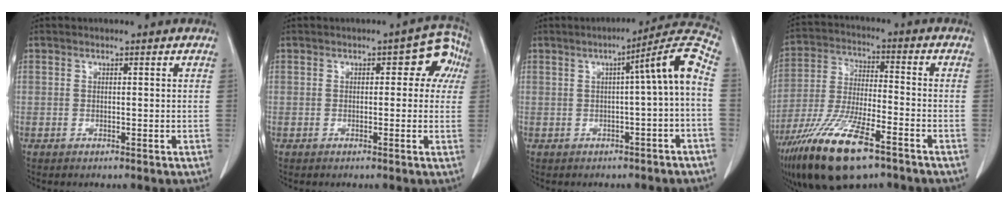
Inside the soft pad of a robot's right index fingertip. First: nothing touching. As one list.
[{"total": 6.0, "force": [1.1, 3.2, 4.9], "torque": [-0.038, 0.032, 0.007]}, {"total": 8.3, "force": [-0.5, -0.3, 8.3], "torque": [-0.107, 0.025, -0.011]}, {"total": 16.2, "force": [-10.2, 3.7, 12.0], "torque": [-0.255, -0.032, -0.186]}]